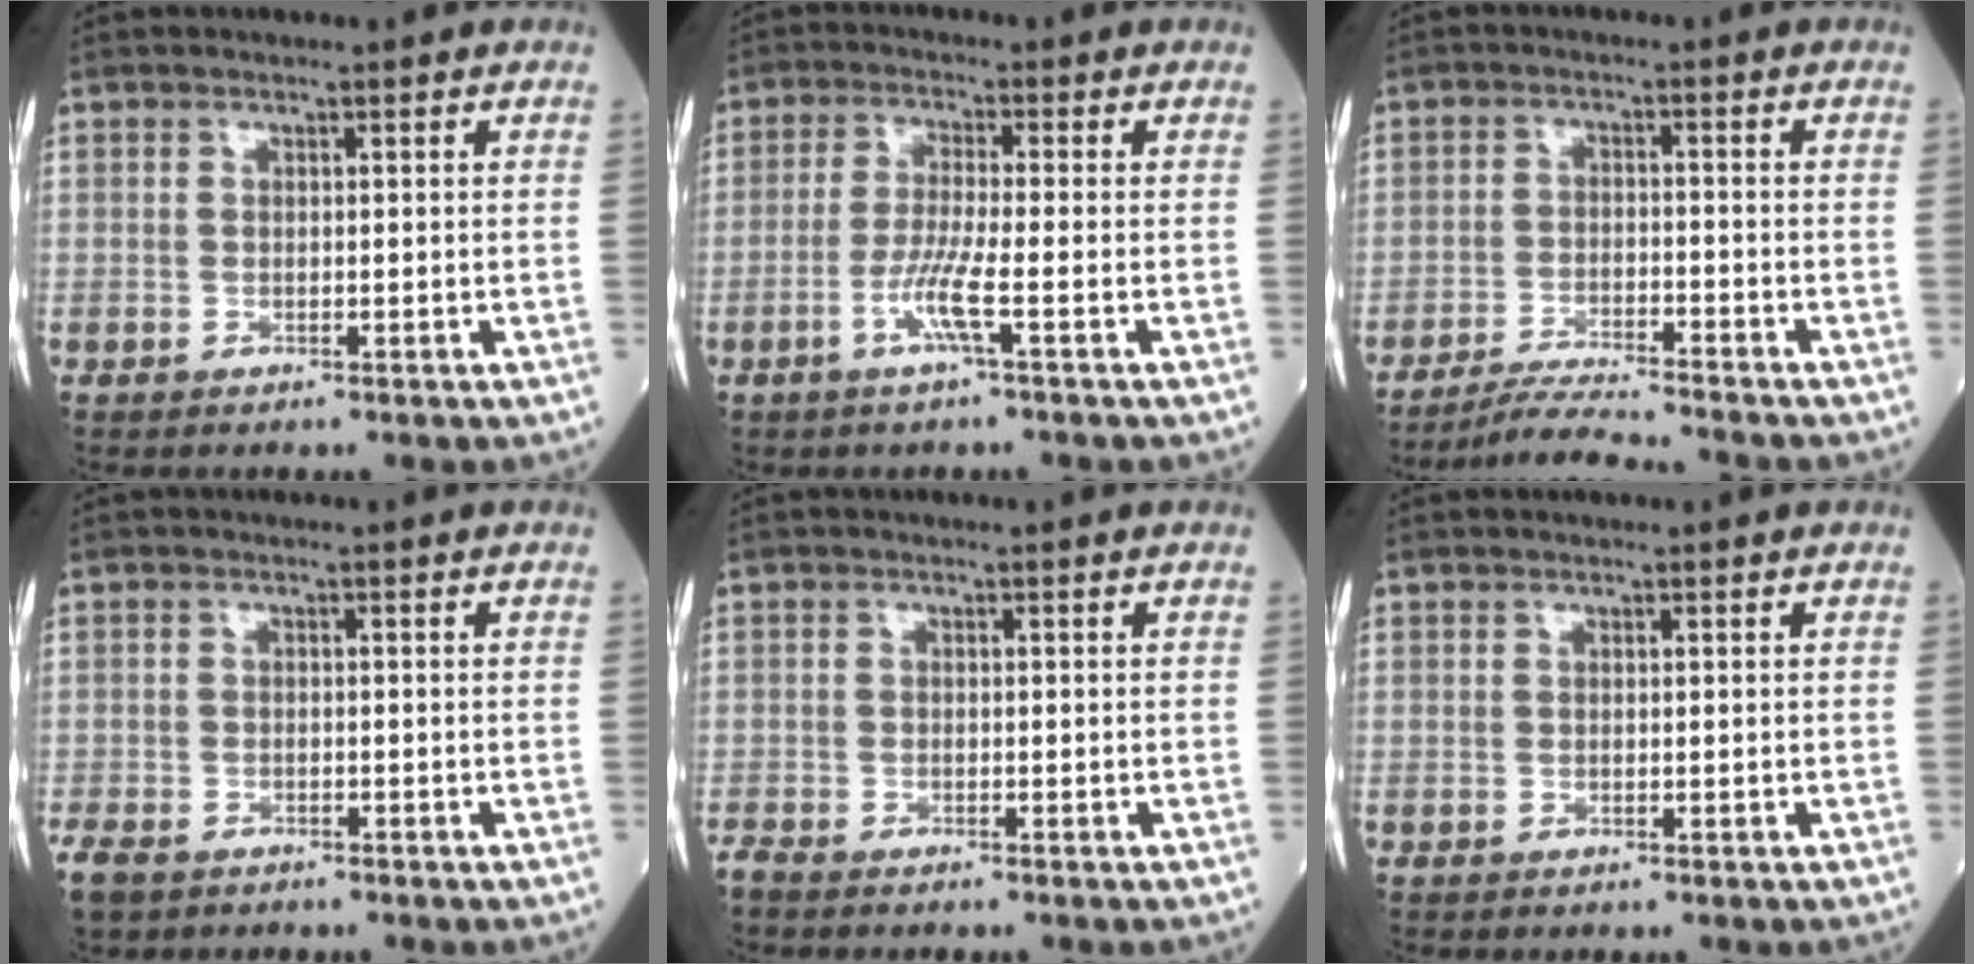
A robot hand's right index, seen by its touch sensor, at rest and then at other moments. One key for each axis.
{"total": 5.2, "fx": -2.1, "fy": -1.0, "fz": 4.6, "tx": -0.097, "ty": -0.010, "tz": -0.046}
{"total": 7.7, "fx": -7.2, "fy": -0.9, "fz": 2.6, "tx": -0.042, "ty": -0.020, "tz": -0.126}
{"total": 4.9, "fx": -3.8, "fy": 2.3, "fz": 1.9, "tx": -0.043, "ty": -0.008, "tz": -0.063}
{"total": 2.3, "fx": -2.2, "fy": 0.3, "fz": 0.8, "tx": -0.022, "ty": -0.007, "tz": -0.037}
{"total": 0.0}